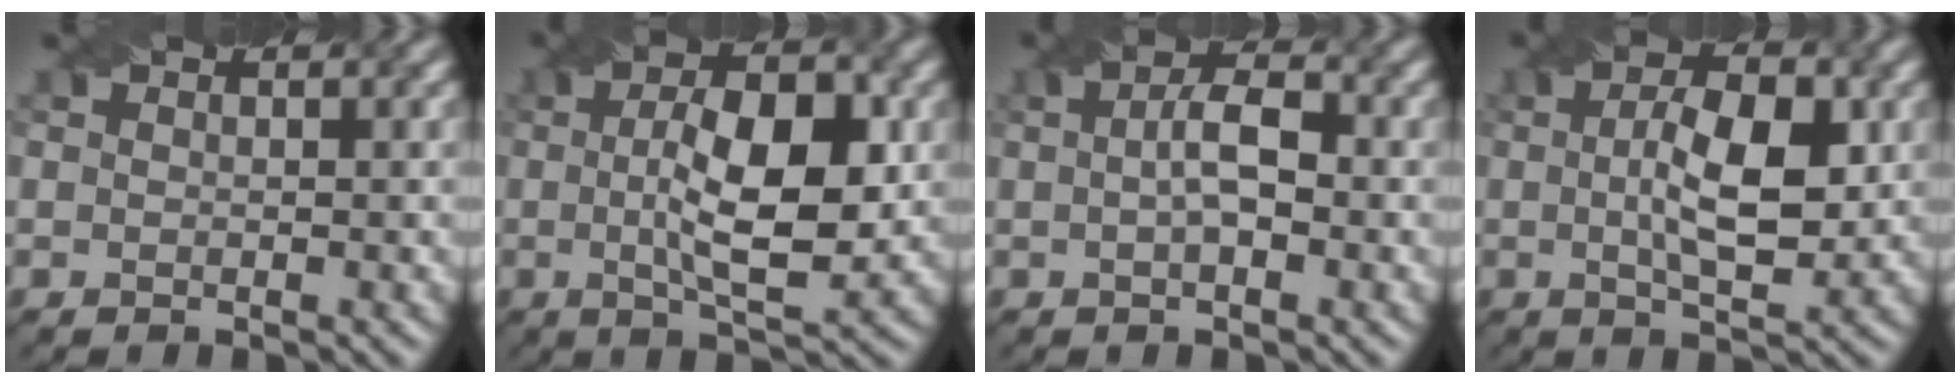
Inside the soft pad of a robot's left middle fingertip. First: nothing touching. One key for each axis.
{"total": 8.3, "fx": 0.2, "fy": 2.9, "fz": 7.8, "tx": -0.124, "ty": 0.007, "tz": 0.000}
{"total": 3.5, "fx": 0.1, "fy": 1.4, "fz": 3.2, "tx": -0.060, "ty": 0.006, "tz": -0.002}
{"total": 6.4, "fx": 0.6, "fy": 2.4, "fz": 5.9, "tx": -0.099, "ty": 0.003, "tz": 0.009}